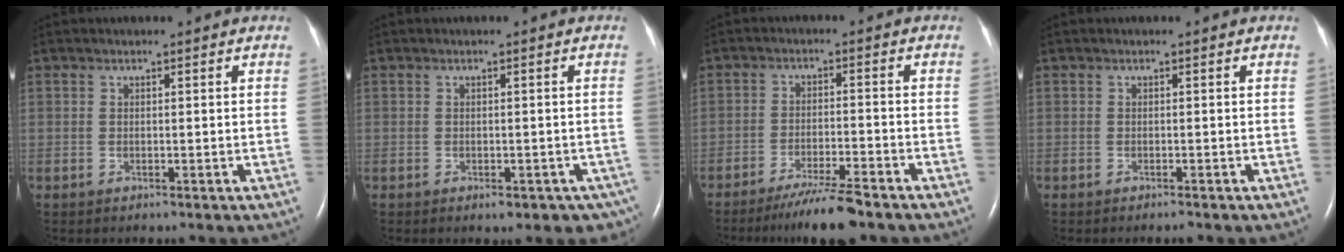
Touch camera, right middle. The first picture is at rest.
{"total": 6.3, "force": [-4.2, 3.4, 3.3], "torque": [-0.014, 0.003, -0.052]}
{"total": 7.5, "force": [-6.1, 0.0, 4.4], "torque": [-0.077, -0.021, -0.105]}
{"total": 0.7, "force": [-0.6, 0.0, 0.3], "torque": [-0.011, -0.002, -0.008]}